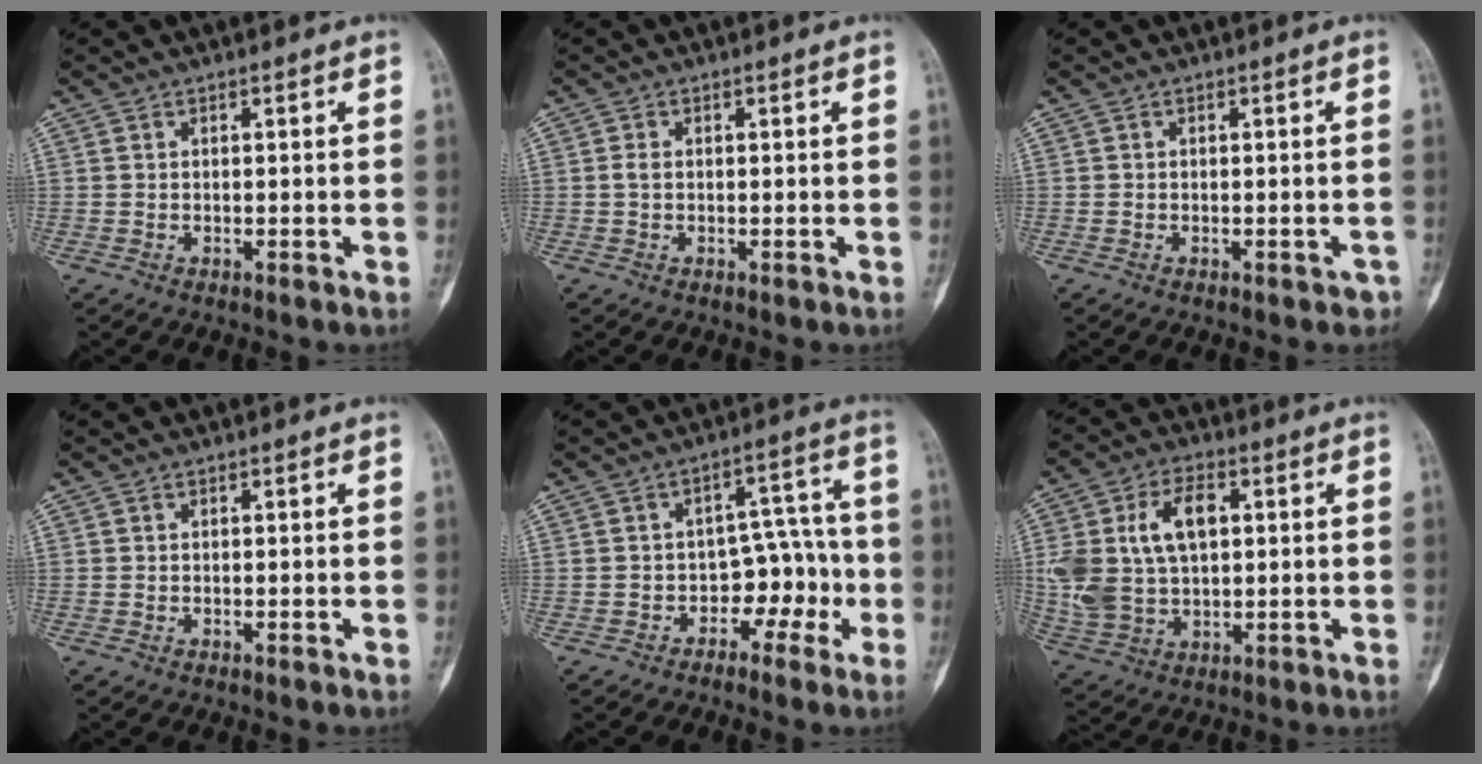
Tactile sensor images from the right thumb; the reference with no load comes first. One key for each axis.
{"total": 1.1, "fx": 0.0, "fy": 0.7, "fz": 0.8, "tx": -0.017, "ty": 0.001, "tz": -0.002}
{"total": 1.4, "fx": -0.9, "fy": 0.9, "fz": 0.7, "tx": 0.001, "ty": 0.006, "tz": -0.010}
{"total": 0.0}
{"total": 7.9, "fx": -3.0, "fy": 5.6, "fz": 4.7, "tx": -0.022, "ty": 0.050, "tz": -0.047}
{"total": 14.9, "fx": 2.9, "fy": 9.4, "fz": 11.2, "tx": -0.209, "ty": 0.009, "tz": 0.062}